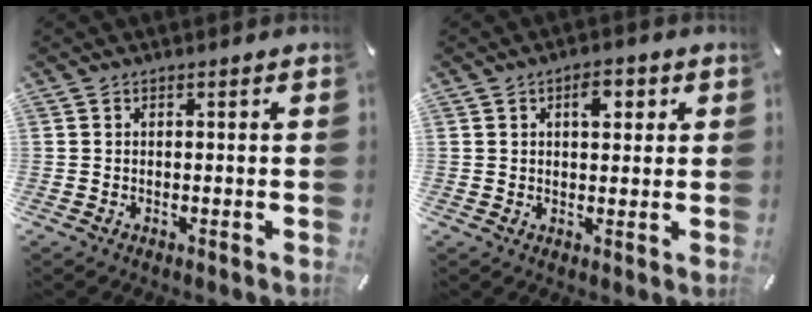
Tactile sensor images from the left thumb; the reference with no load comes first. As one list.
[{"total": 4.5, "force": [1.5, 2.7, 3.3], "torque": [-0.031, -0.008, 0.015]}]